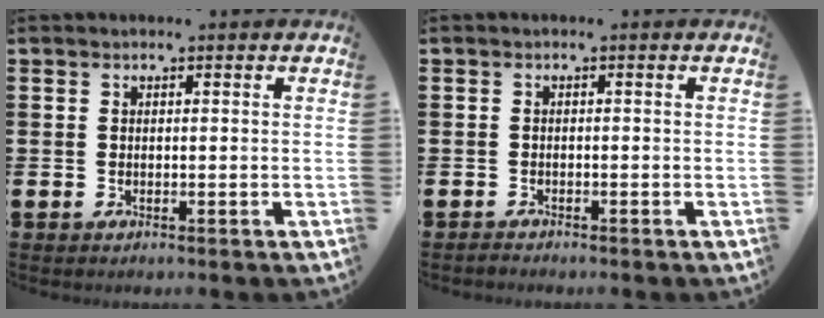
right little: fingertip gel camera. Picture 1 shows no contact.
{"total": 0.6, "force": [-0.6, 0.1, 0.0], "torque": [-0.003, -0.002, -0.013]}